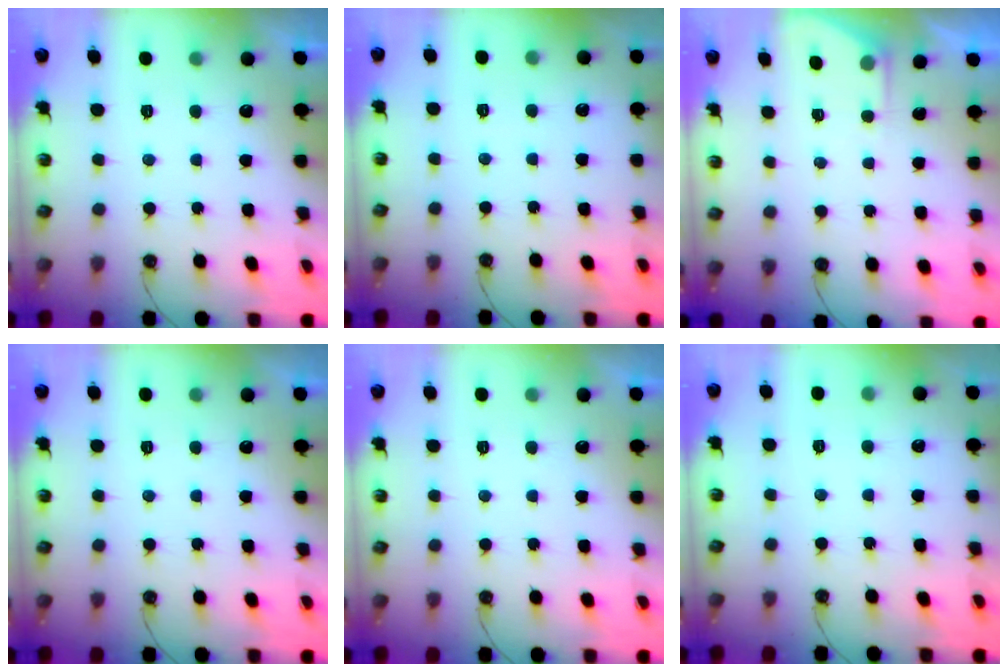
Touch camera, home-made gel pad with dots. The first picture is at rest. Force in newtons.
{"total": 2.5, "press": 2.5, "slide": 0.3}
{"total": 3.0, "press": 2.9, "slide": 0.4}
{"total": 0.0}
{"total": 0.0}
{"total": 2.2, "press": 2.1, "slide": 0.3}